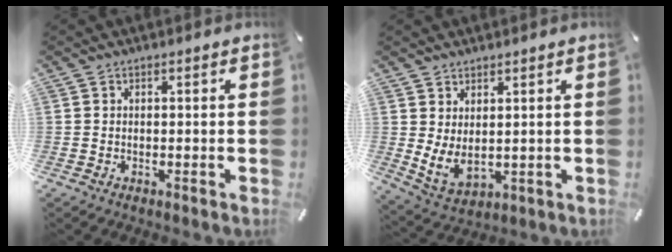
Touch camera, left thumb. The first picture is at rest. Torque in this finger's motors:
{"motor_torque": [1.71, 1.95, 0.94, -0.57, 0.38]}